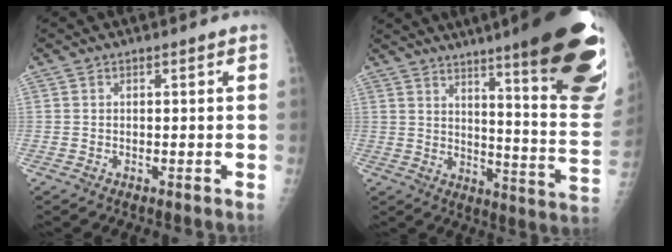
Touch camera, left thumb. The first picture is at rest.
{"total": 28.4, "force": [17.7, 3.8, 21.8], "torque": [-0.221, -0.093, 0.238]}